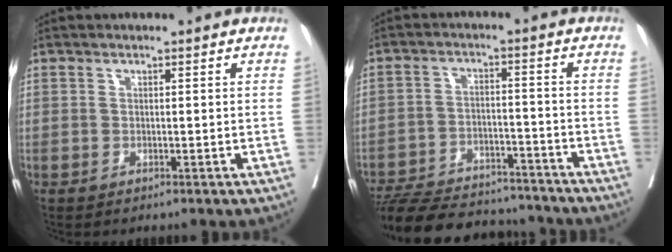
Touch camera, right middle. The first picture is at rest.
{"total": 18.4, "force": [-16.9, 4.7, 5.8], "torque": [-0.127, -0.006, -0.247]}